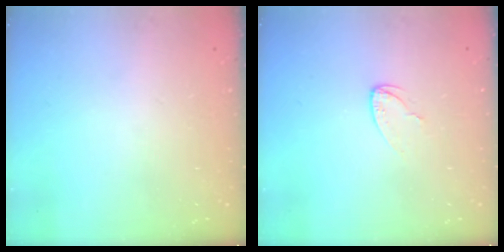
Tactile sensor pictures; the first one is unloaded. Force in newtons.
{"total": 4.0, "press": 4.0, "slide": 0.3}